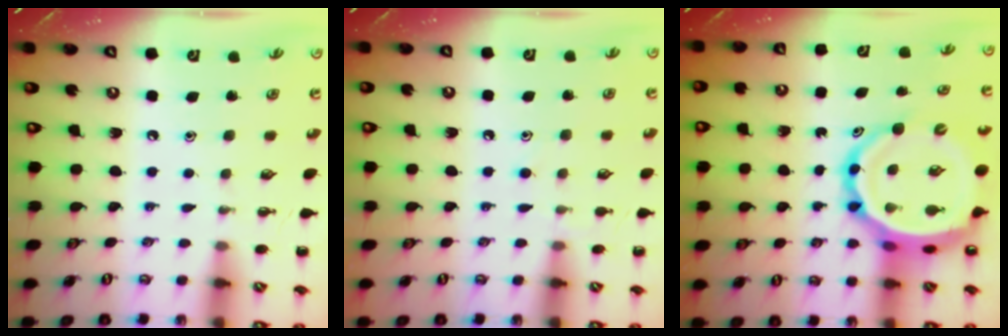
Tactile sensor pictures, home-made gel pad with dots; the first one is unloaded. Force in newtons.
{"total": 6.0, "press": 5.6, "slide": 2.3}
{"total": 16.2, "press": 15.5, "slide": 4.5}